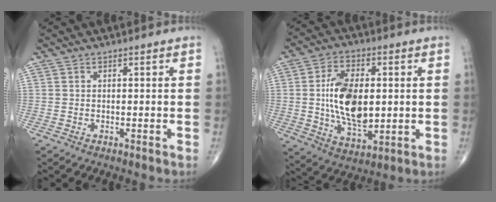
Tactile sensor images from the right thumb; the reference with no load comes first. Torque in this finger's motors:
{"motor_torque": [1.72, 2.72, 1.90, 0.34, 0.28]}